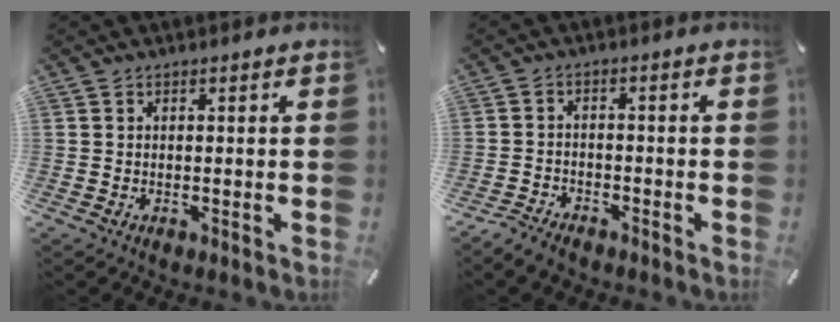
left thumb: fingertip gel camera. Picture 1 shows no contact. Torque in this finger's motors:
{"motor_torque": [-0.19, 0.11, -0.05, 0.10, 0.00]}